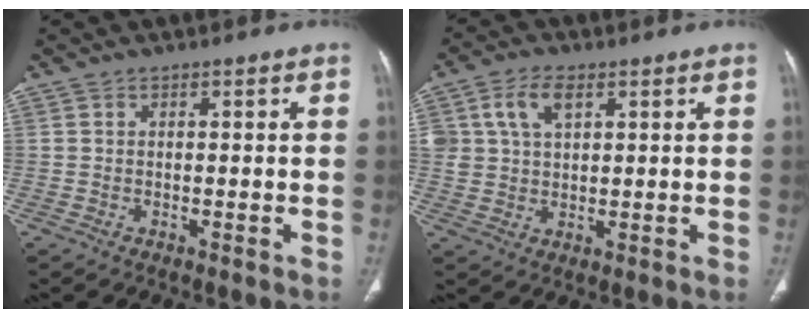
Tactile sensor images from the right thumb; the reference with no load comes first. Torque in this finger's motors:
{"motor_torque": [1.11, 1.10, 0.88, 0.41, 0.06]}